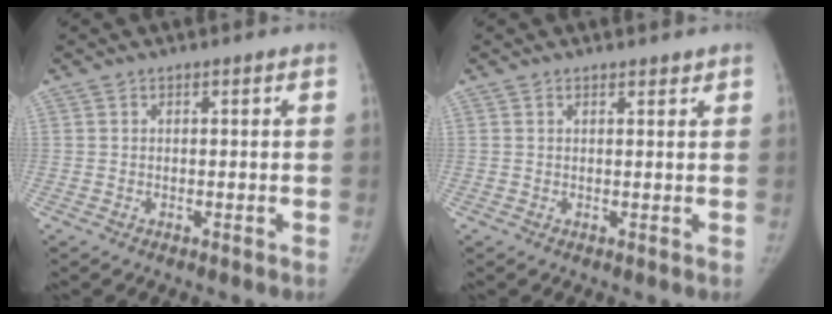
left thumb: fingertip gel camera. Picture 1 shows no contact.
{"total": 1.1, "force": [1.0, 0.4, 0.4], "torque": [-0.001, -0.005, 0.014]}